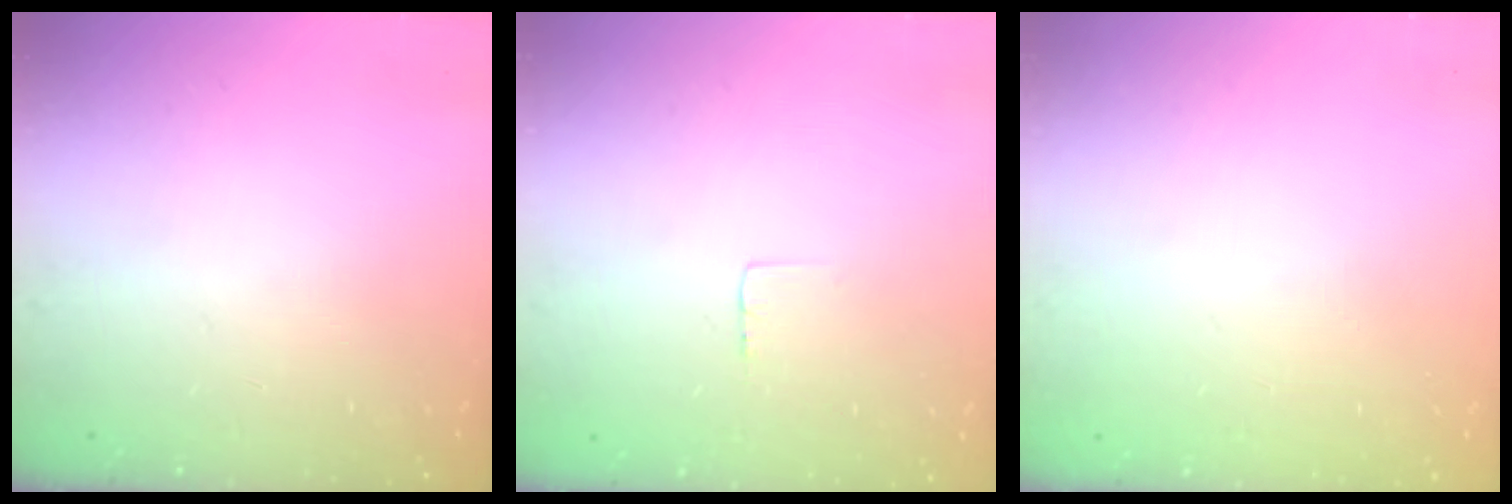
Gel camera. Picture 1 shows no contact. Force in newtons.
{"total": 2.3, "press": 2.3, "slide": 0.1}
{"total": 0.0}